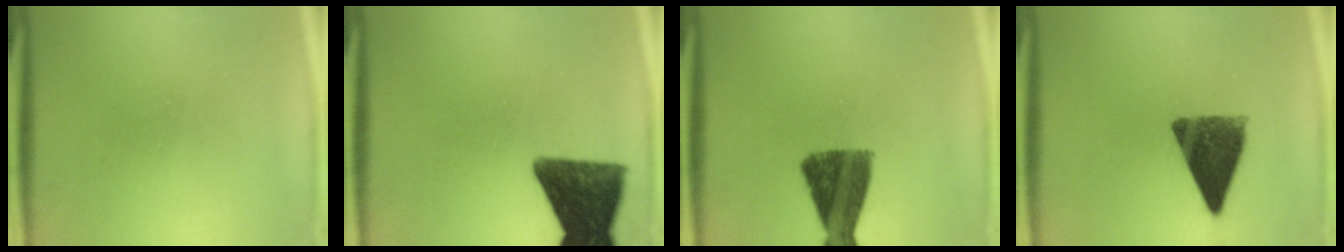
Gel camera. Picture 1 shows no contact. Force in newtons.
{"total": 12.4}
{"total": 11.0}
{"total": 10.2}